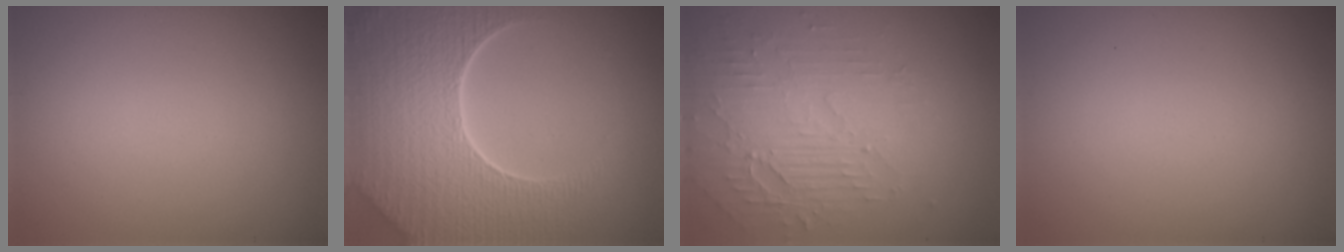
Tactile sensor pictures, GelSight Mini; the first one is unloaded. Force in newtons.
{"total": 9.4, "press": 6.7, "slide": 6.6}
{"total": 3.7, "press": 3.2, "slide": 1.8}
{"total": 0.0}